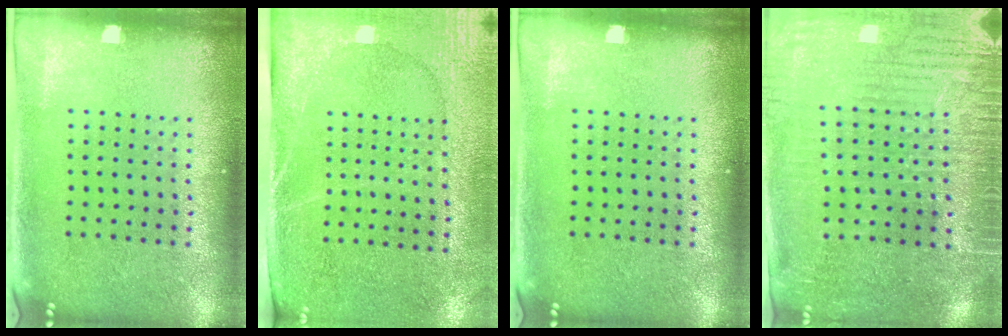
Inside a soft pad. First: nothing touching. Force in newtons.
{"total": 2.9, "press": 2.5, "slide": 1.4}
{"total": 0.0}
{"total": 3.6, "press": 3.4, "slide": 1.3}